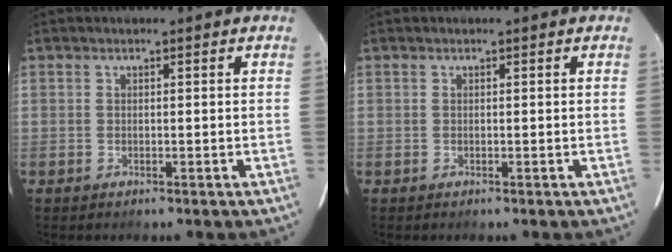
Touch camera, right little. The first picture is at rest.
{"total": 0.0}